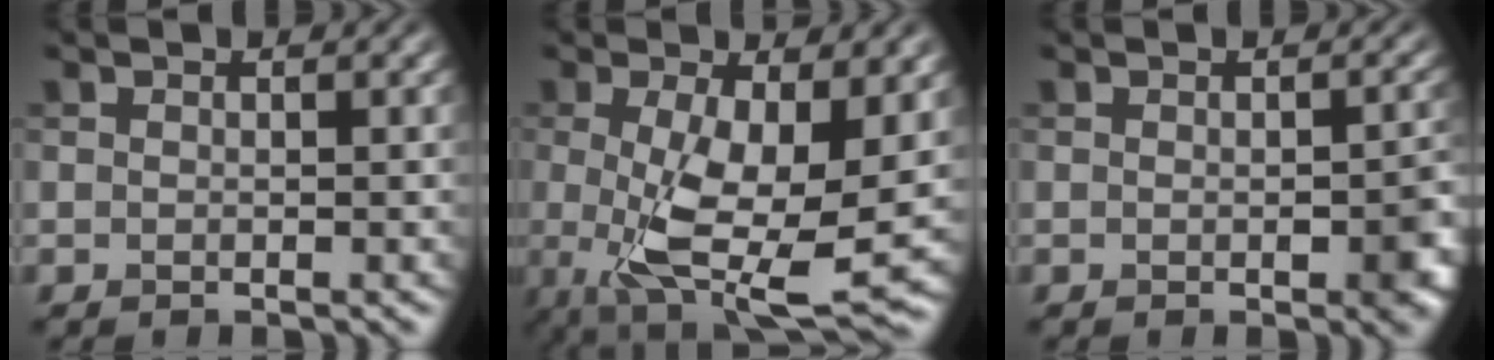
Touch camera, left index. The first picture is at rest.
{"total": 9.5, "force": [-0.9, 3.4, 8.8], "torque": [-0.170, -0.027, -0.005]}
{"total": 2.9, "force": [-0.8, 1.2, 2.6], "torque": [-0.035, -0.007, -0.008]}